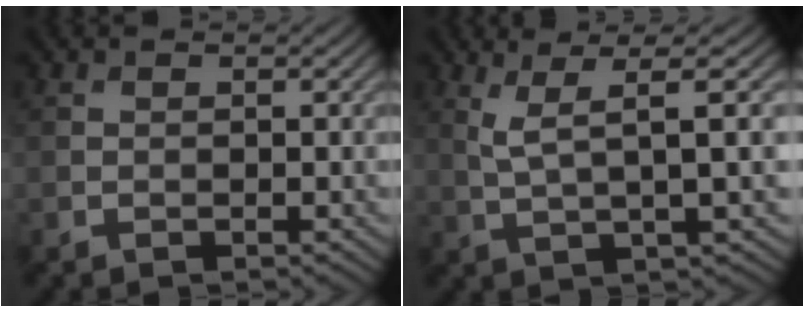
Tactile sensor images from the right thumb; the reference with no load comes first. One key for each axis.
{"total": 6.6, "fx": 2.5, "fy": 1.1, "fz": 6.0, "tx": -0.111, "ty": 0.017, "tz": 0.049}